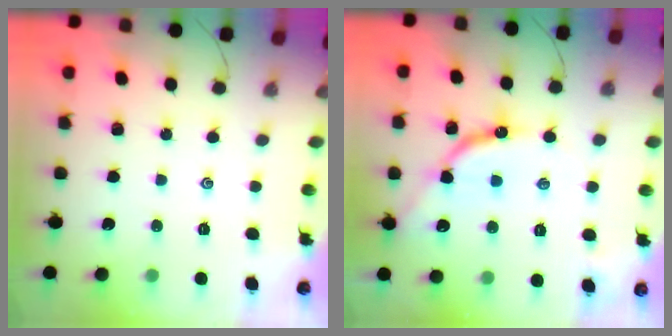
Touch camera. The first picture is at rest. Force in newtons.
{"total": 10.4, "press": 10.3, "slide": 0.8}